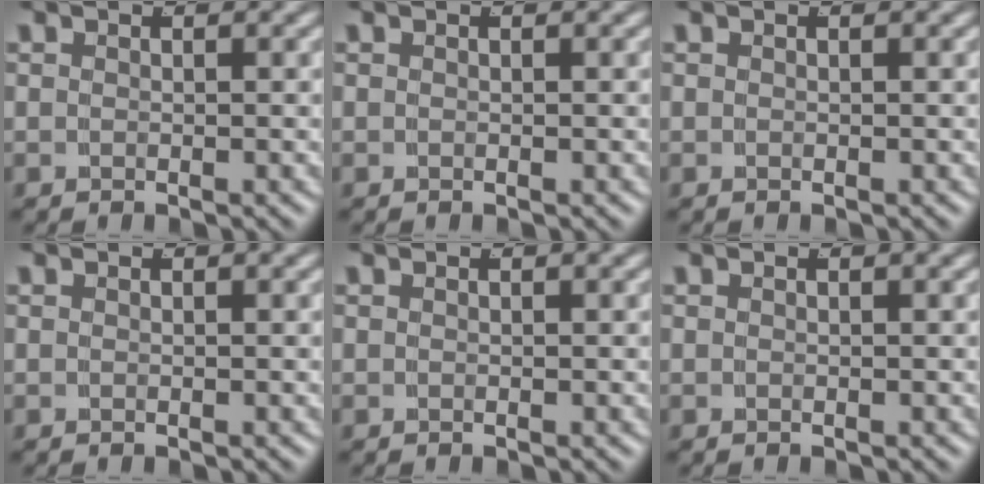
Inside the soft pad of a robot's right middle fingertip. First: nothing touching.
{"total": 0.0}
{"total": 0.0}
{"total": 0.0}
{"total": 0.0}
{"total": 0.0}